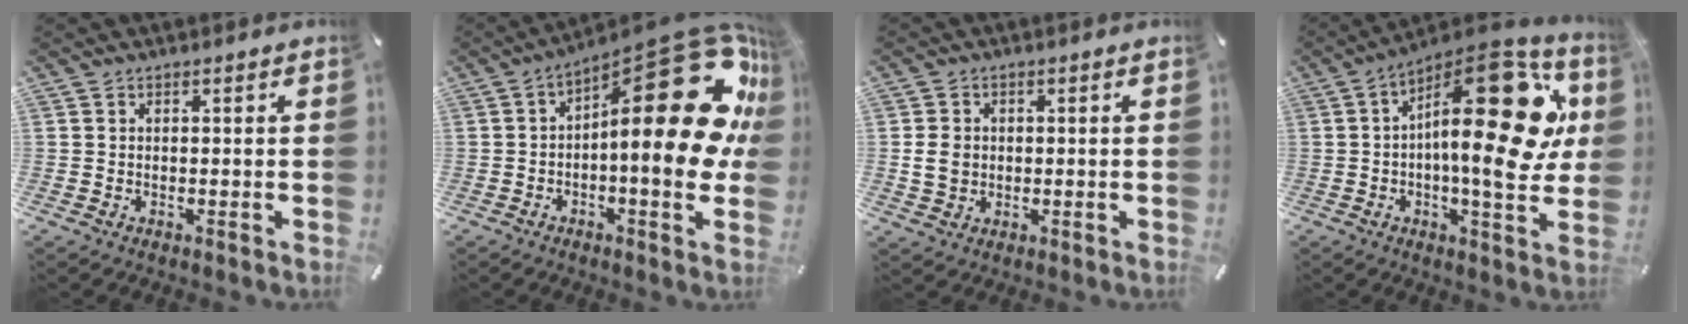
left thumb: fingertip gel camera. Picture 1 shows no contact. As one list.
[{"total": 29.0, "force": [7.9, 10.8, 25.8], "torque": [-0.324, -0.081, 0.151]}, {"total": 4.6, "force": [-0.1, 4.1, 2.0], "torque": [-0.039, 0.003, -0.004]}, {"total": 27.2, "force": [5.5, 11.3, 24.1], "torque": [-0.358, -0.044, 0.088]}]